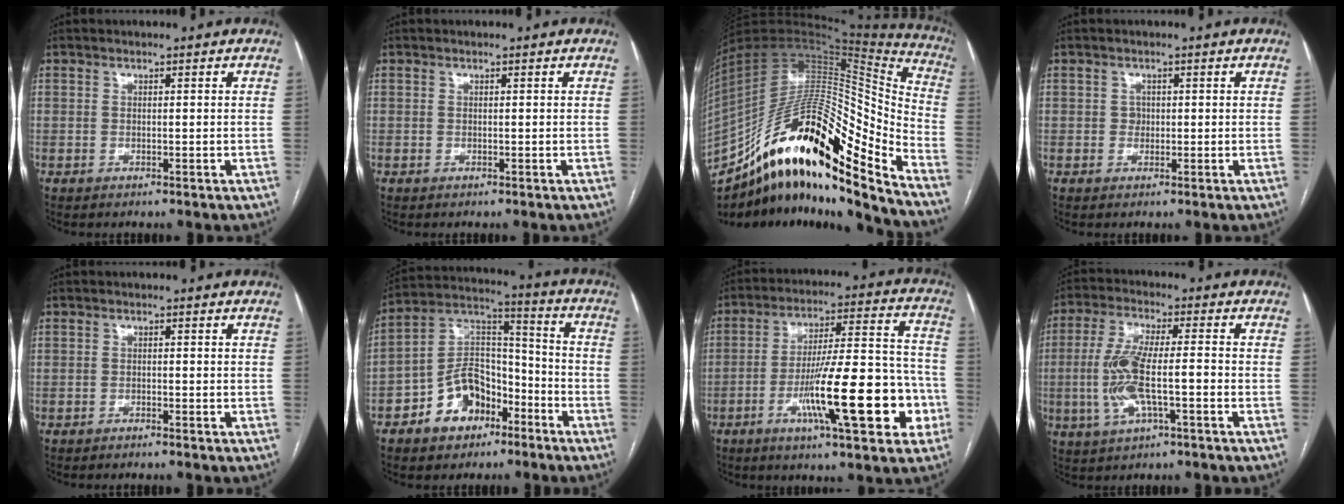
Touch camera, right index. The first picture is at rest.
{"total": 0.0}
{"total": 29.7, "force": [-17.8, 5.3, 23.2], "torque": [-0.385, 0.010, -0.309]}
{"total": 1.3, "force": [0.0, 1.2, 0.5], "torque": [-0.006, 0.003, 0.001]}
{"total": 1.0, "force": [-0.9, -0.1, 0.3], "torque": [-0.007, -0.001, -0.015]}
{"total": 11.8, "force": [-6.4, 7.7, 6.2], "torque": [-0.124, 0.033, -0.111]}
{"total": 18.7, "force": [-6.5, 3.1, 17.2], "torque": [-0.265, 0.013, -0.094]}
{"total": 9.8, "force": [-2.3, 2.1, 9.3], "torque": [-0.196, 0.008, -0.041]}